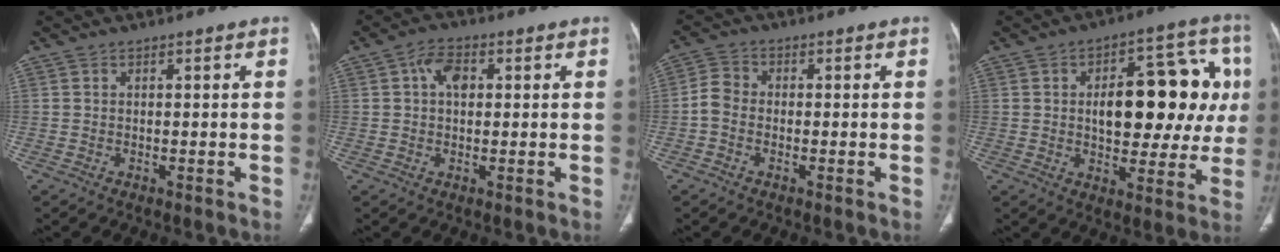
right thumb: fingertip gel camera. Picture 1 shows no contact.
{"total": 4.9, "force": [1.2, 3.1, 3.5], "torque": [-0.050, 0.008, 0.016]}
{"total": 3.8, "force": [-1.0, 2.8, 2.4], "torque": [-0.044, 0.010, -0.030]}
{"total": 21.1, "force": [2.6, 10.9, 17.9], "torque": [-0.194, 0.024, 0.037]}